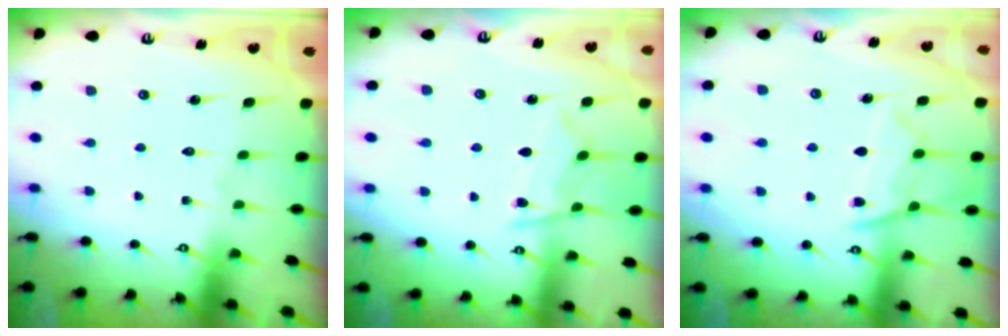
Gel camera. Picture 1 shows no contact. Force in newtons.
{"total": 8.5, "press": 8.4, "slide": 0.9}
{"total": 11.0, "press": 11.0, "slide": 1.2}